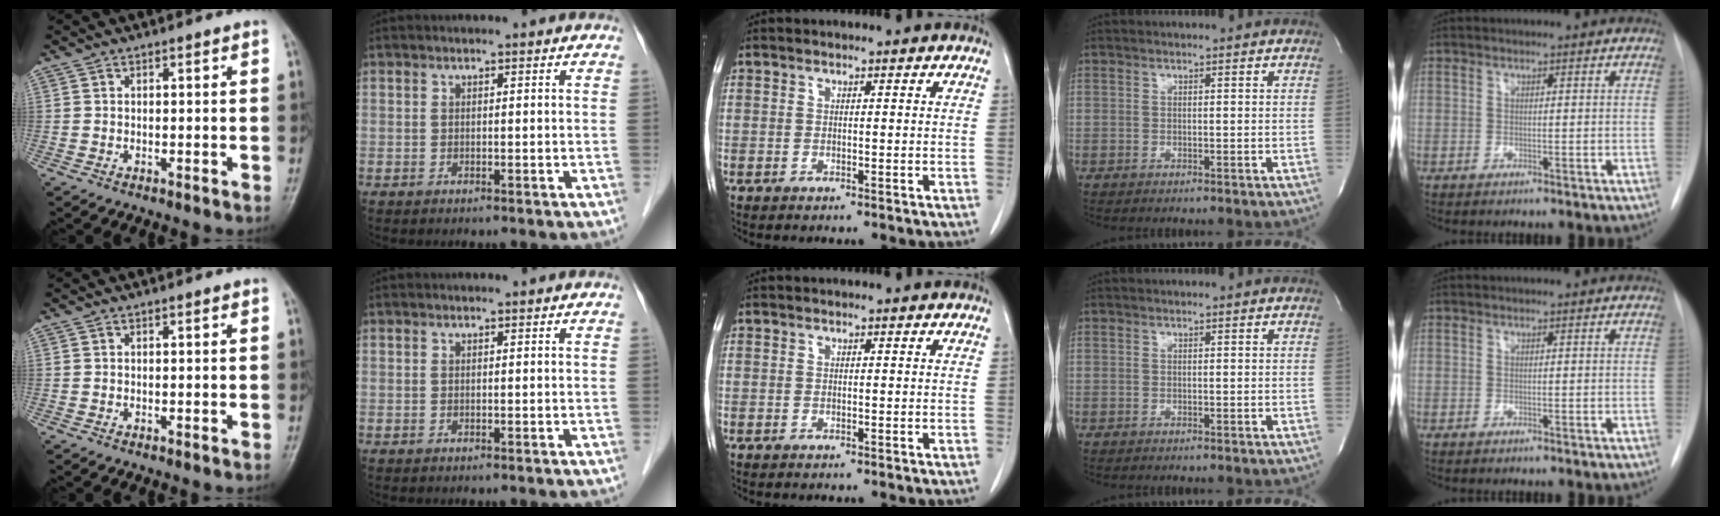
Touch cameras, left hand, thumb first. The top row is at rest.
{}